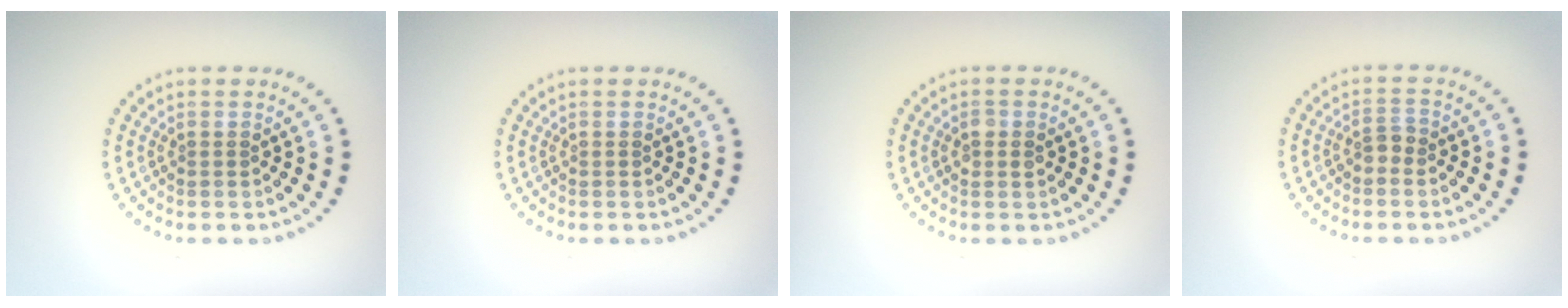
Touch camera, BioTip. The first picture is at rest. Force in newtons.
{"total": 0.0}
{"total": 1.1, "press": 1.1, "slide": 0.1}
{"total": 1.2, "press": 1.1, "slide": 0.5}